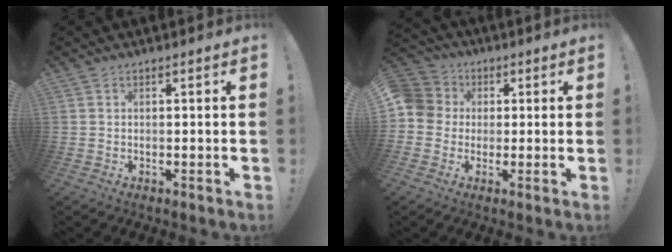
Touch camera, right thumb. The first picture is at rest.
{"total": 8.2, "force": [0.1, 7.9, 2.2], "torque": [-0.043, 0.013, 0.005]}